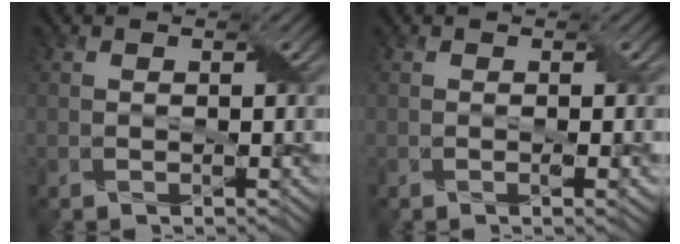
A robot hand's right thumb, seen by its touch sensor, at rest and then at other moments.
{"total": 1.4, "force": [-0.2, 0.0, 1.4], "torque": [-0.026, -0.001, -0.003]}